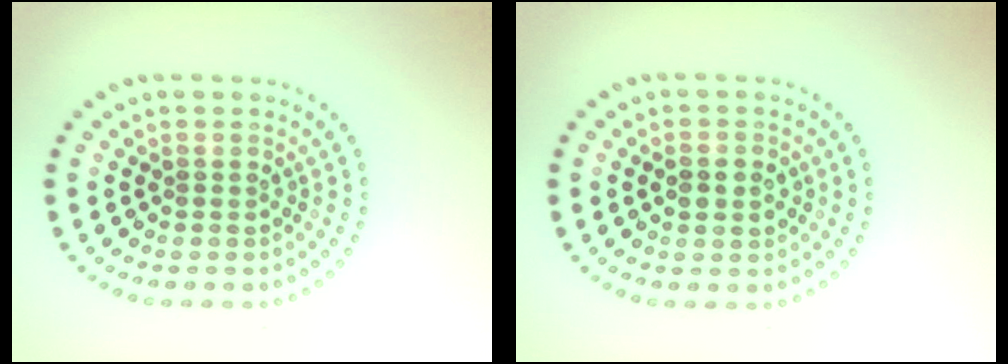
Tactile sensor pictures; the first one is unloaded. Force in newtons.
{"total": 2.0, "press": 2.0, "slide": 0.1}